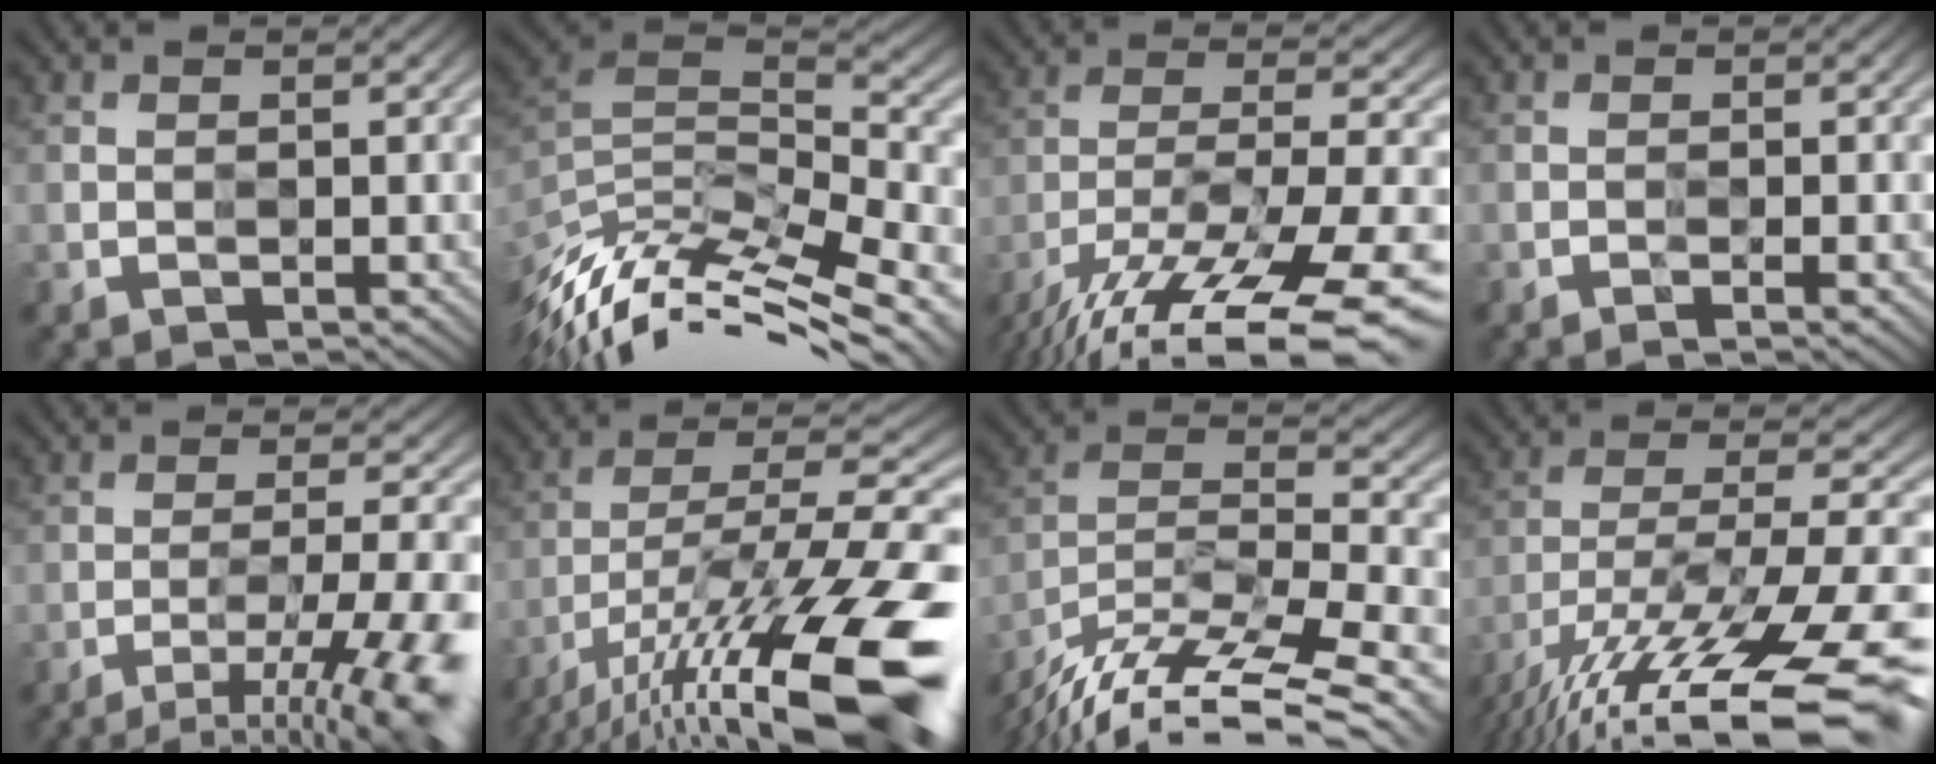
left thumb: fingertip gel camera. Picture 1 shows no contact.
{"total": 13.7, "force": [-7.9, 5.1, 10.0], "torque": [-0.202, 0.032, -0.109]}
{"total": 19.1, "force": [-14.3, 5.6, 11.3], "torque": [-0.213, -0.023, -0.220]}
{"total": 1.3, "force": [-0.6, 0.1, 1.2], "torque": [-0.017, 0.001, -0.011]}
{"total": 12.7, "force": [-8.0, 2.4, 9.5], "torque": [-0.147, -0.005, -0.104]}
{"total": 20.1, "force": [-10.7, 6.2, 15.9], "torque": [-0.281, 0.000, -0.180]}
{"total": 17.1, "force": [-13.6, 4.3, 9.3], "torque": [-0.177, 0.002, -0.223]}
{"total": 18.9, "force": [-12.6, 6.7, 12.3], "torque": [-0.218, -0.004, -0.200]}